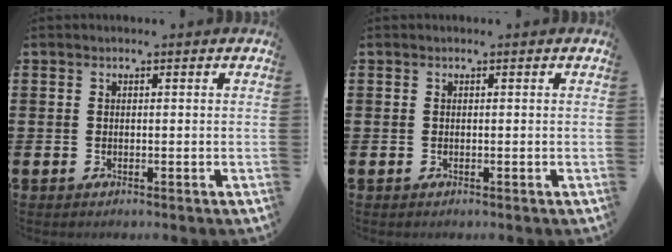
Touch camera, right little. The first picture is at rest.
{"total": 0.0}